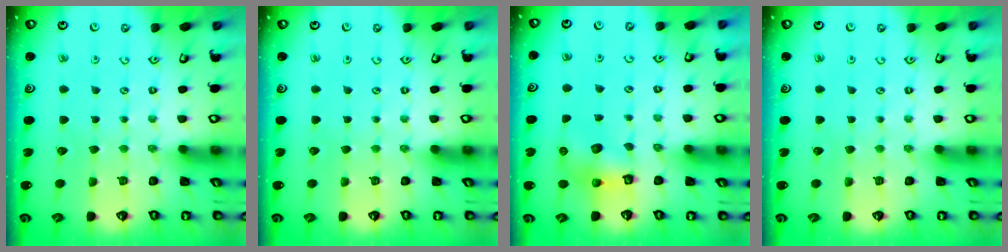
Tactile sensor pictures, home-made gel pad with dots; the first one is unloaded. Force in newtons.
{"total": 0.0}
{"total": 6.6, "press": 6.6, "slide": 0.3}
{"total": 0.0}